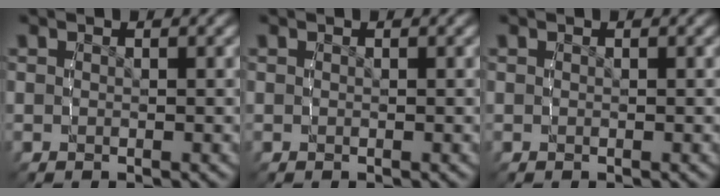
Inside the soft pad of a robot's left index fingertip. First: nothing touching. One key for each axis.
{"total": 0.0}
{"total": 0.0}